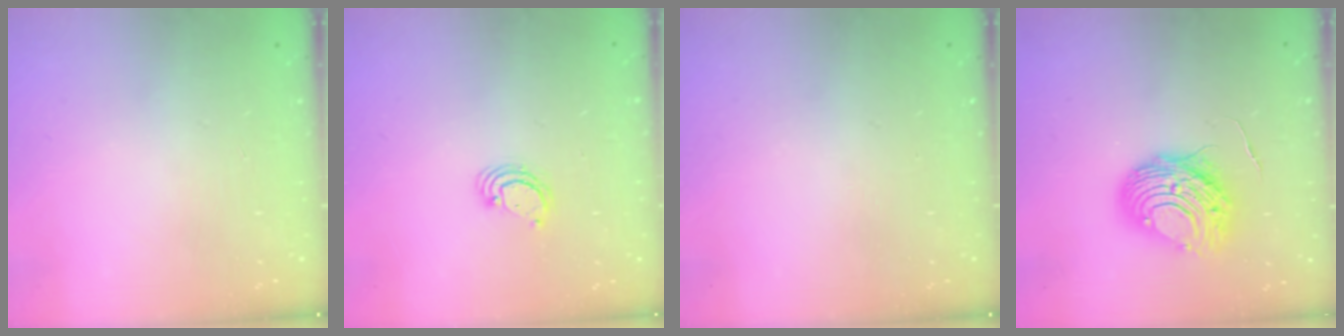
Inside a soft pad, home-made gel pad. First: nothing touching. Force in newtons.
{"total": 2.7, "press": 2.7, "slide": 0.2}
{"total": 0.0}
{"total": 11.1, "press": 11.1, "slide": 0.9}